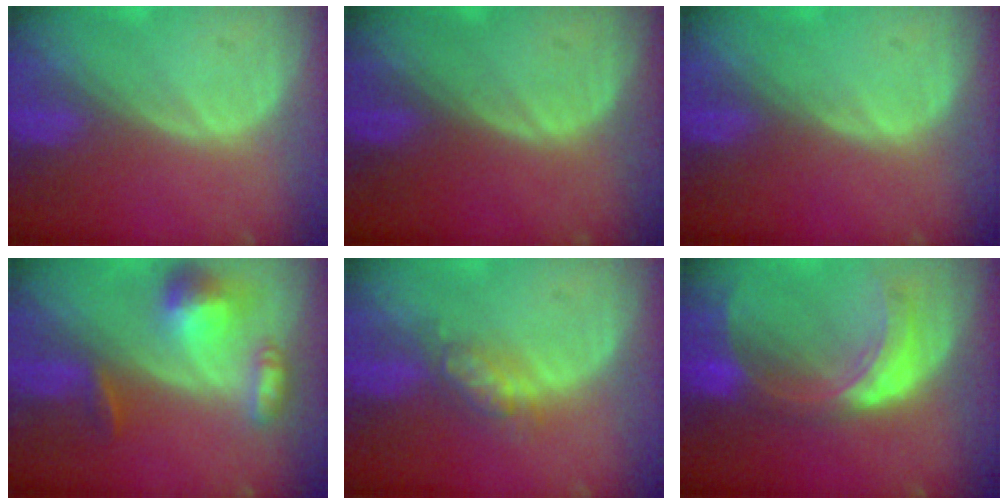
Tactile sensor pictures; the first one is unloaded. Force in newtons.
{"total": 0.0}
{"total": 0.5, "press": 0.0, "slide": 0.5}
{"total": 7.0, "press": 6.5, "slide": 2.5}
{"total": 4.6, "press": 4.1, "slide": 2.2}
{"total": 8.2, "press": 7.3, "slide": 3.8}